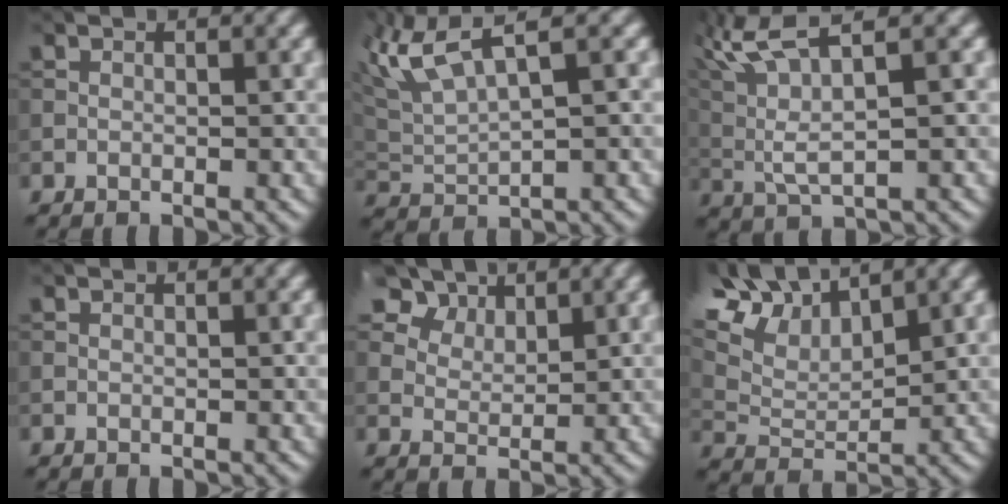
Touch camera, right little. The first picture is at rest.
{"total": 4.9, "force": [2.5, 1.0, 4.1], "torque": [-0.113, 0.024, 0.066]}
{"total": 5.8, "force": [3.0, 0.9, 4.8], "torque": [-0.121, 0.019, 0.079]}
{"total": 0.0}
{"total": 5.8, "force": [4.4, 3.0, 2.2], "torque": [-0.071, -0.001, 0.089]}
{"total": 7.8, "force": [6.2, 2.2, 4.3], "torque": [-0.115, 0.021, 0.120]}